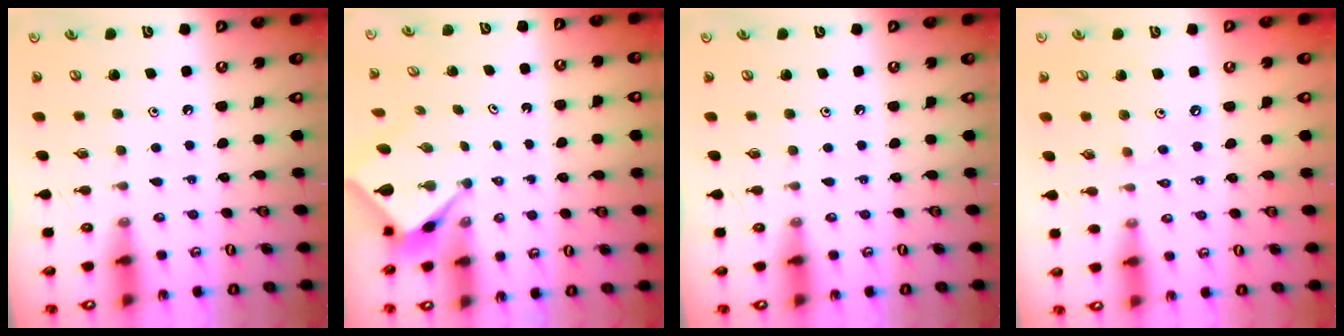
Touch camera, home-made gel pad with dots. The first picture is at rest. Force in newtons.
{"total": 2.5, "press": 2.5, "slide": 0.2}
{"total": 0.0}
{"total": 2.6, "press": 2.6, "slide": 0.4}